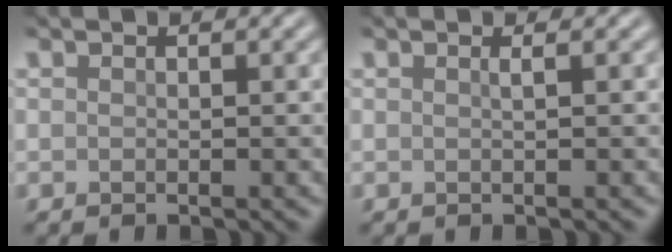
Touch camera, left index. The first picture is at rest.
{"total": 0.8, "force": [0.2, 0.3, 0.7], "torque": [-0.008, 0.003, -0.002]}